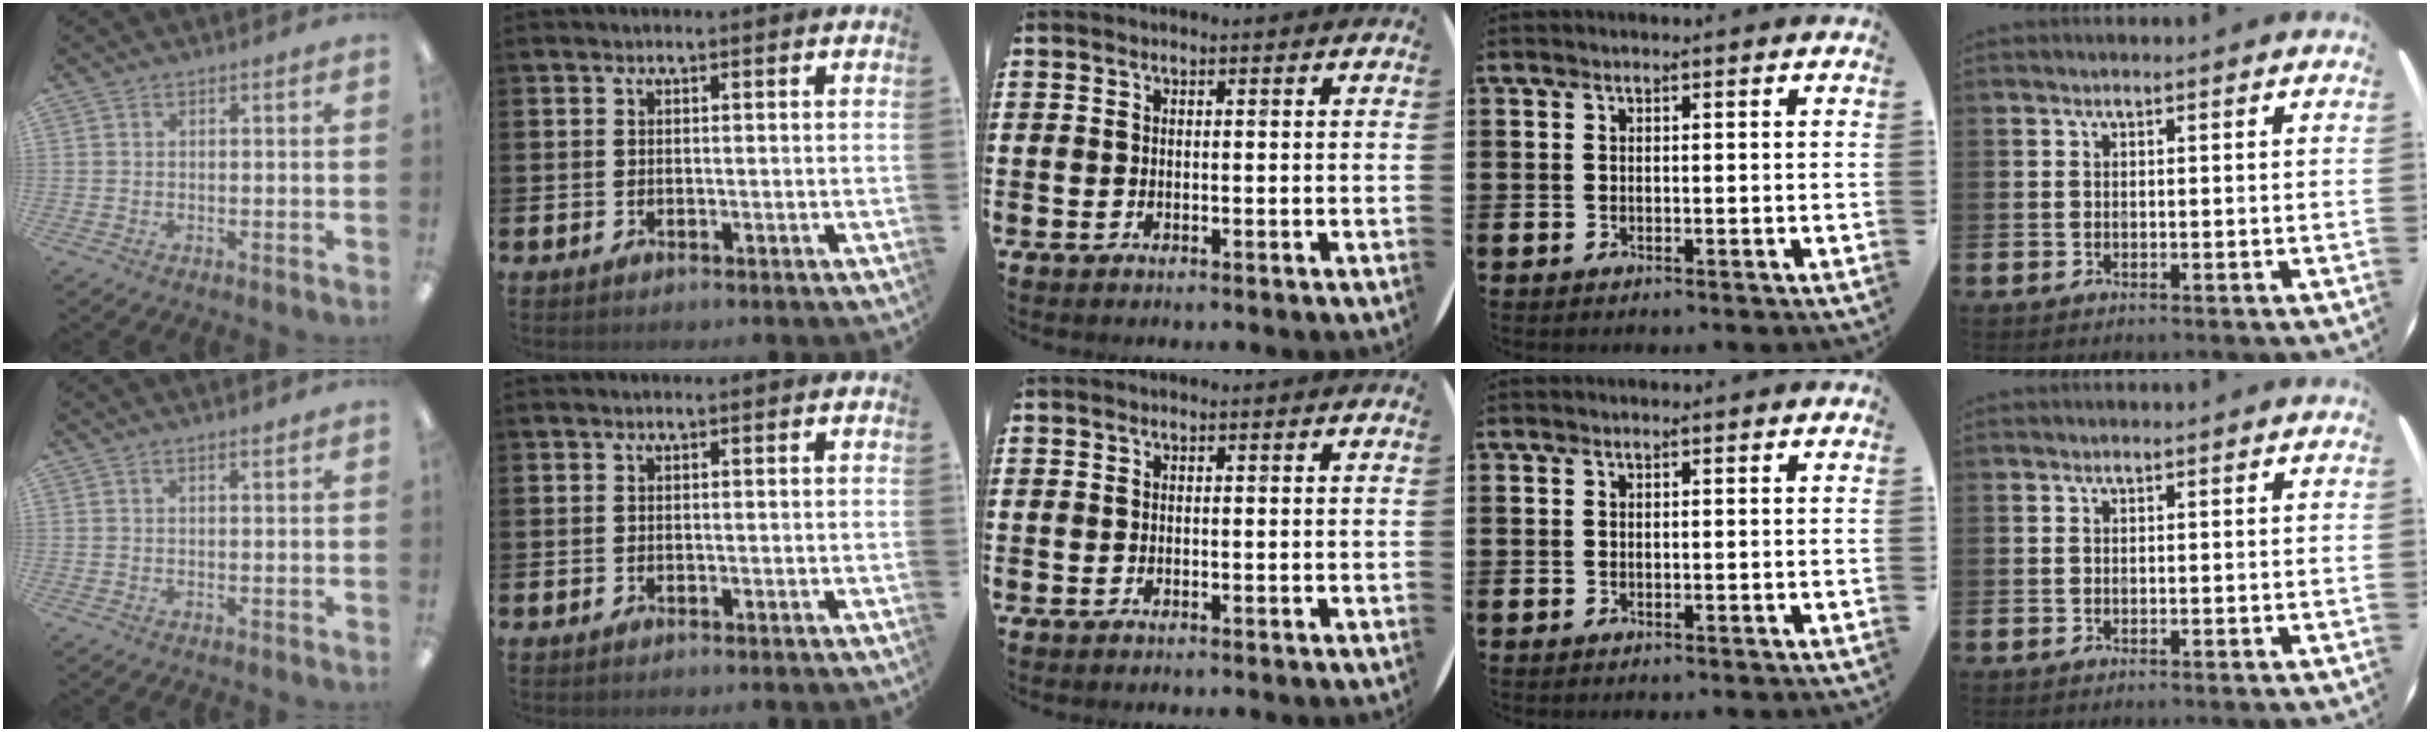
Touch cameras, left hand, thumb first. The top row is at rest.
{"thumb": {"total": 0.8, "force": [0.7, 0.1, 0.3], "torque": [-0.006, 0.000, 0.013]}}